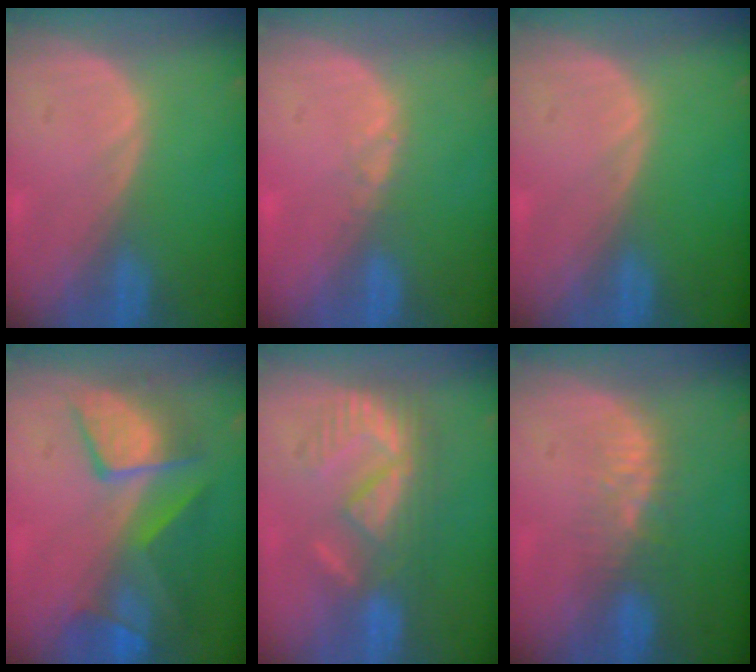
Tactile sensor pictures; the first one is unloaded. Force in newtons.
{"total": 0.9, "press": 0.8, "slide": 0.5}
{"total": 0.0}
{"total": 9.1, "press": 8.5, "slide": 3.2}
{"total": 8.9, "press": 7.9, "slide": 4.1}
{"total": 4.6, "press": 4.0, "slide": 2.4}